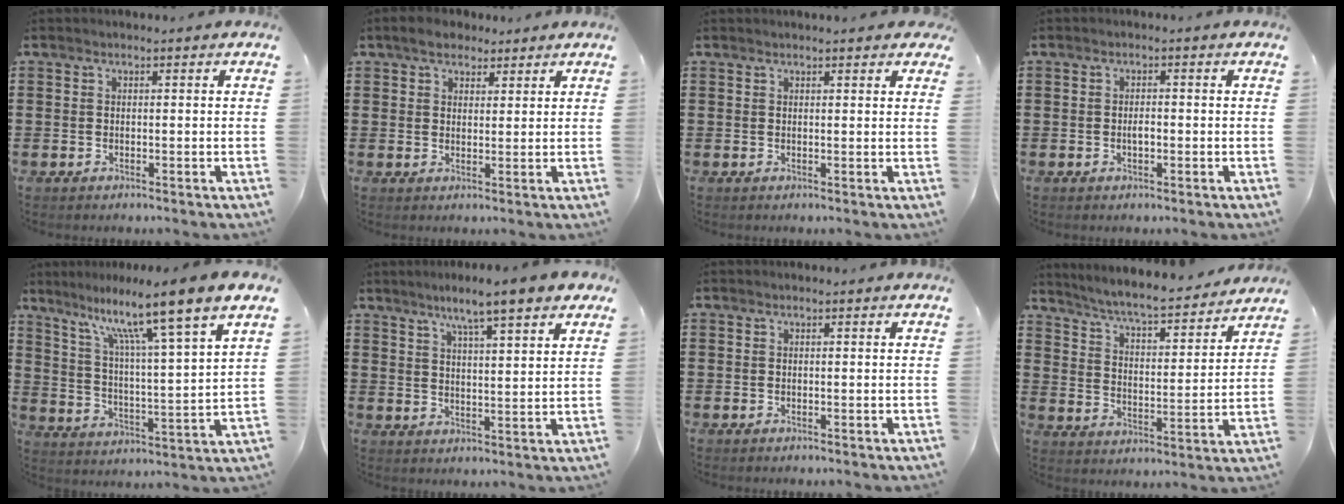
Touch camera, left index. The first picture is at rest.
{"total": 3.6, "force": [2.9, 2.0, 1.1], "torque": [-0.023, 0.007, 0.051]}
{"total": 1.2, "force": [1.1, 0.1, 0.6], "torque": [-0.013, 0.002, 0.020]}
{"total": 1.5, "force": [-0.3, 0.5, 1.4], "torque": [-0.028, 0.001, -0.004]}
{"total": 10.8, "force": [8.3, -0.9, 6.8], "torque": [-0.147, -0.060, 0.124]}
{"total": 6.2, "force": [4.9, 0.1, 3.9], "torque": [-0.085, -0.015, 0.079]}
{"total": 0.0}
{"total": 5.9, "force": [5.5, -0.2, 2.0], "torque": [-0.062, -0.040, 0.089]}